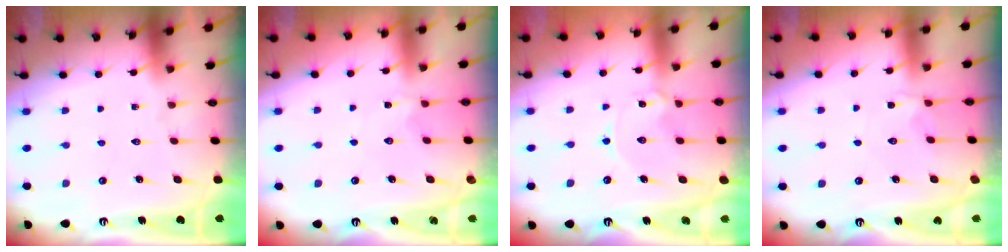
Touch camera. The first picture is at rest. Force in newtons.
{"total": 2.2, "press": 2.2, "slide": 0.3}
{"total": 1.4, "press": 1.3, "slide": 0.1}
{"total": 1.9, "press": 1.8, "slide": 0.6}